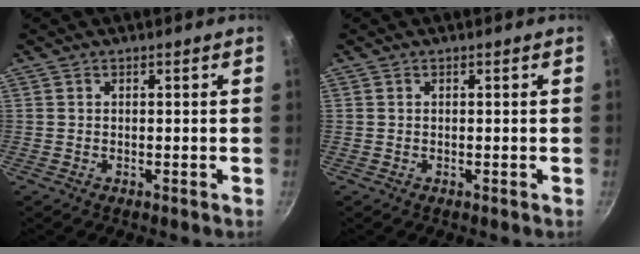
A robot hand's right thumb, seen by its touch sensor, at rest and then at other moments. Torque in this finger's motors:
{"motor_torque": [0.01, 0.00, 0.17, -0.04, 0.00]}